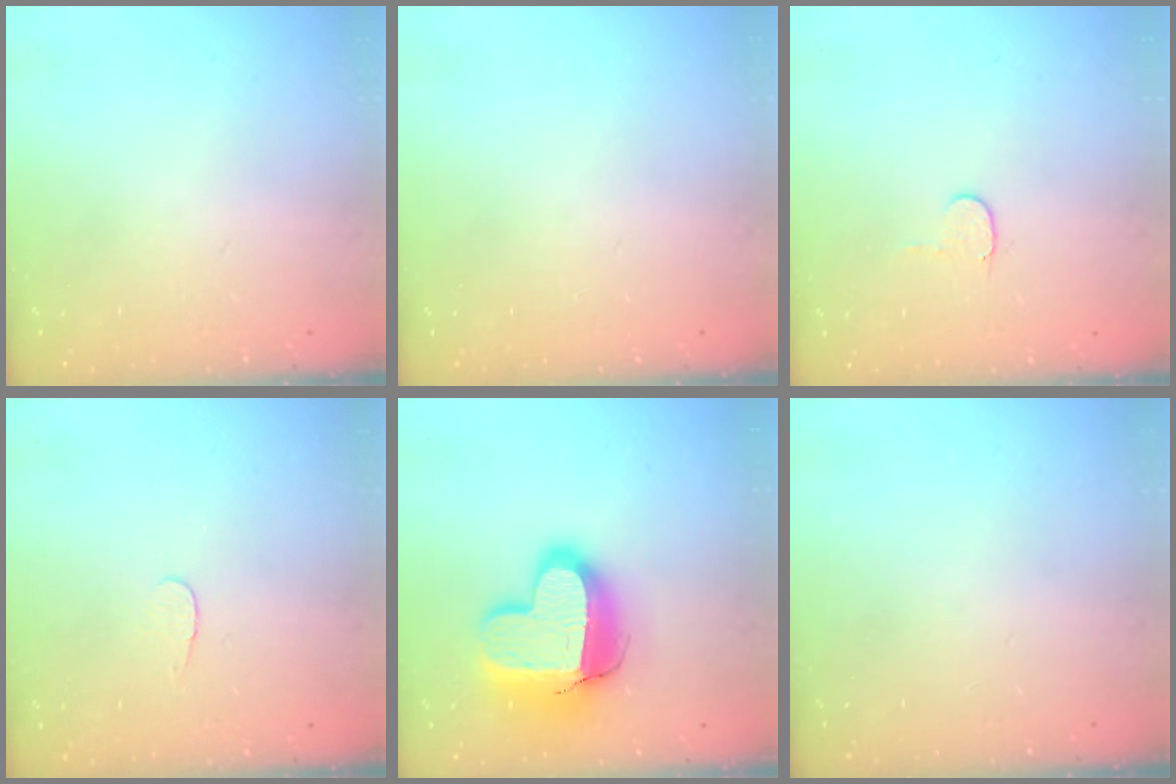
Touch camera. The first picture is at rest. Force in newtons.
{"total": 0.0}
{"total": 3.6, "press": 3.6, "slide": 0.4}
{"total": 3.4, "press": 3.4, "slide": 0.4}
{"total": 16.9, "press": 16.8, "slide": 1.4}
{"total": 0.0}